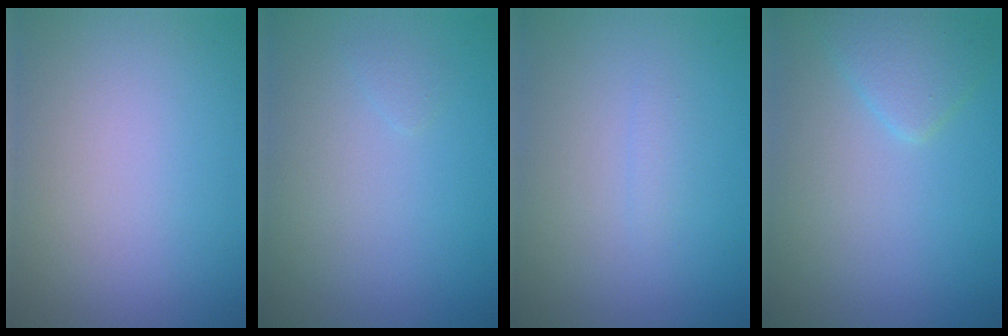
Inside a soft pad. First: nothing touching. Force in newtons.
{"total": 0.6, "press": 0.5, "slide": 0.1}
{"total": 0.7, "press": 0.7, "slide": 0.0}
{"total": 2.4, "press": 2.4, "slide": 0.1}